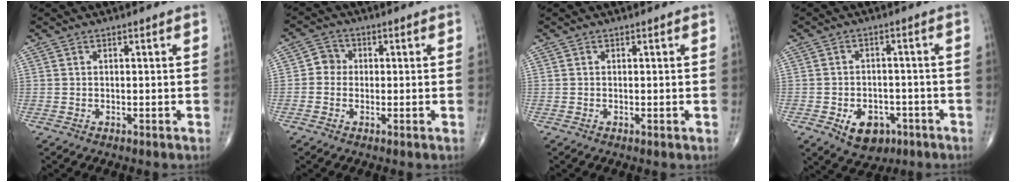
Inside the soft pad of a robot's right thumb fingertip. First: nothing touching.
{"total": 3.2, "force": [-0.2, 3.0, 1.2], "torque": [0.002, 0.009, -0.014]}
{"total": 0.0}
{"total": 7.8, "force": [-3.5, 5.5, 4.3], "torque": [-0.047, 0.022, -0.044]}